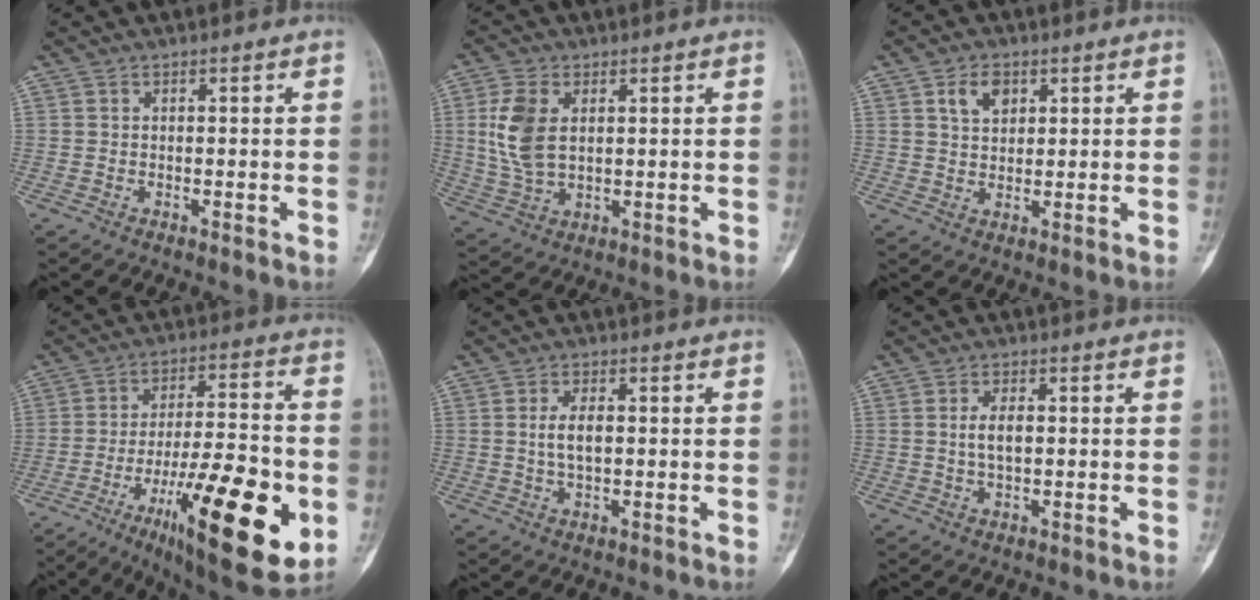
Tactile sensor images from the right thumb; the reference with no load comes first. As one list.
[{"total": 9.4, "force": [2.0, 5.6, 7.4], "torque": [-0.154, -0.005, 0.046]}, {"total": 5.0, "force": [2.2, 3.3, 3.0], "torque": [-0.038, -0.007, 0.040]}, {"total": 25.3, "force": [-8.8, 7.3, 22.6], "torque": [-0.320, 0.022, -0.125]}, {"total": 4.4, "force": [0.3, 2.1, 3.8], "torque": [-0.075, -0.001, 0.007]}, {"total": 3.8, "force": [0.3, 1.8, 3.3], "torque": [-0.063, -0.002, 0.006]}]